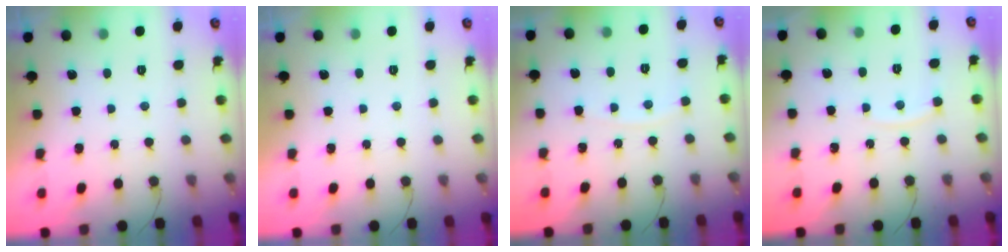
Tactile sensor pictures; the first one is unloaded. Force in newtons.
{"total": 0.0}
{"total": 2.3, "press": 2.2, "slide": 0.3}
{"total": 4.2, "press": 4.1, "slide": 0.6}